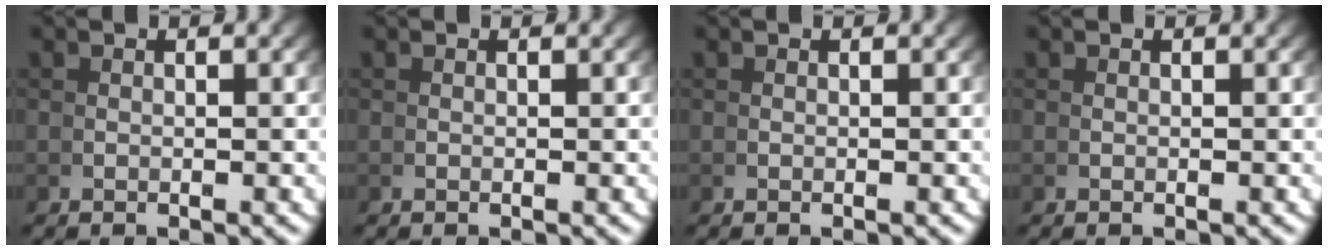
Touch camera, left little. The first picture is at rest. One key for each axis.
{"total": 0.0}
{"total": 0.0}
{"total": 0.0}